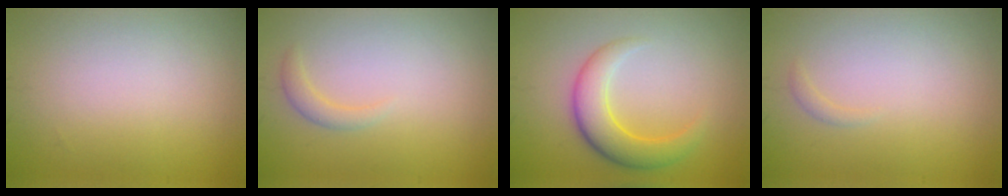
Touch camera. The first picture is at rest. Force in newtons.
{"total": 1.3, "press": 1.3, "slide": 0.1}
{"total": 4.4, "press": 4.4, "slide": 0.3}
{"total": 0.6, "press": 0.6, "slide": 0.1}